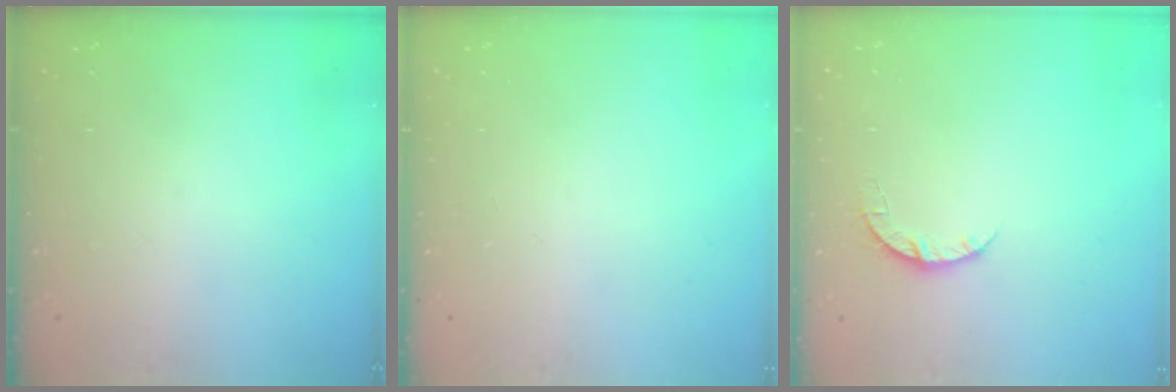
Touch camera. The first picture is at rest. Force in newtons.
{"total": 0.0}
{"total": 3.5, "press": 3.5, "slide": 0.5}